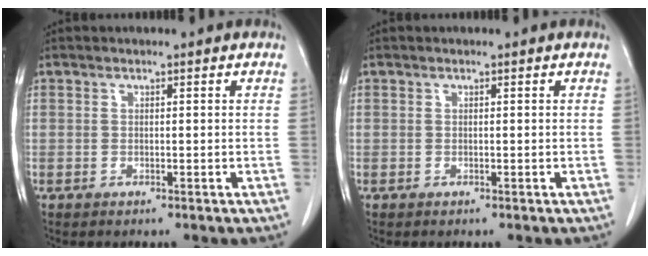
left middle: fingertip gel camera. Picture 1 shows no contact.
{"total": 0.0}